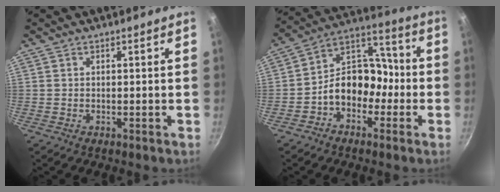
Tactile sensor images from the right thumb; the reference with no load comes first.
{"total": 12.1, "force": [-3.6, 9.1, 7.1], "torque": [-0.057, 0.065, -0.079]}